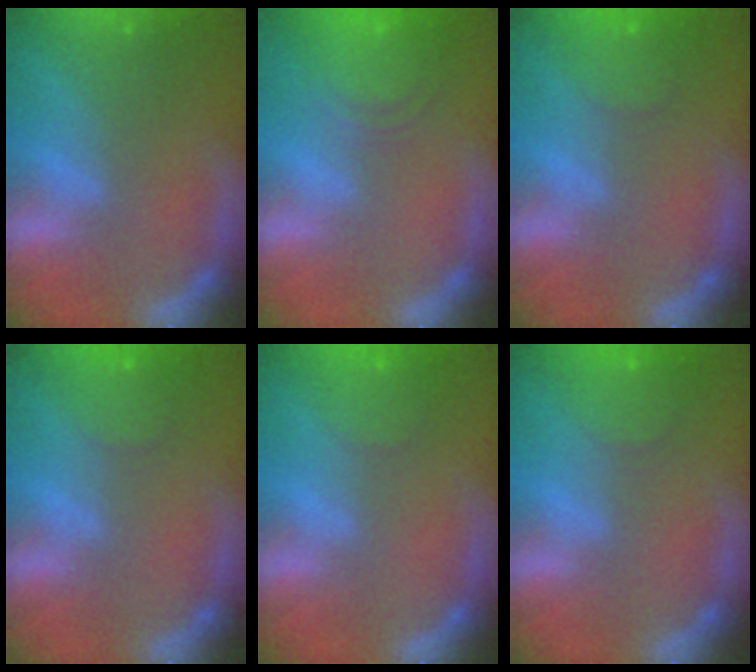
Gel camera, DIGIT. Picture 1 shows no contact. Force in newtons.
{"total": 6.9}
{"total": 3.0}
{"total": 3.0}
{"total": 2.4}
{"total": 3.5}